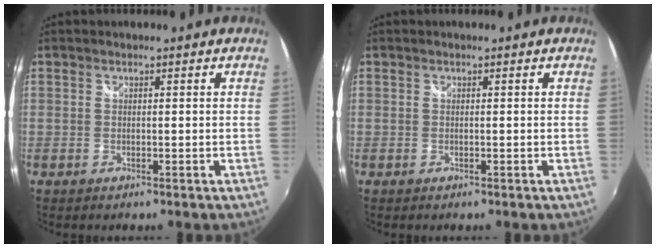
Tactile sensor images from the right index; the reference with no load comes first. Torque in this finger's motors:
{"motor_torque": [0.42, 0.78, 0.00, 0.00]}